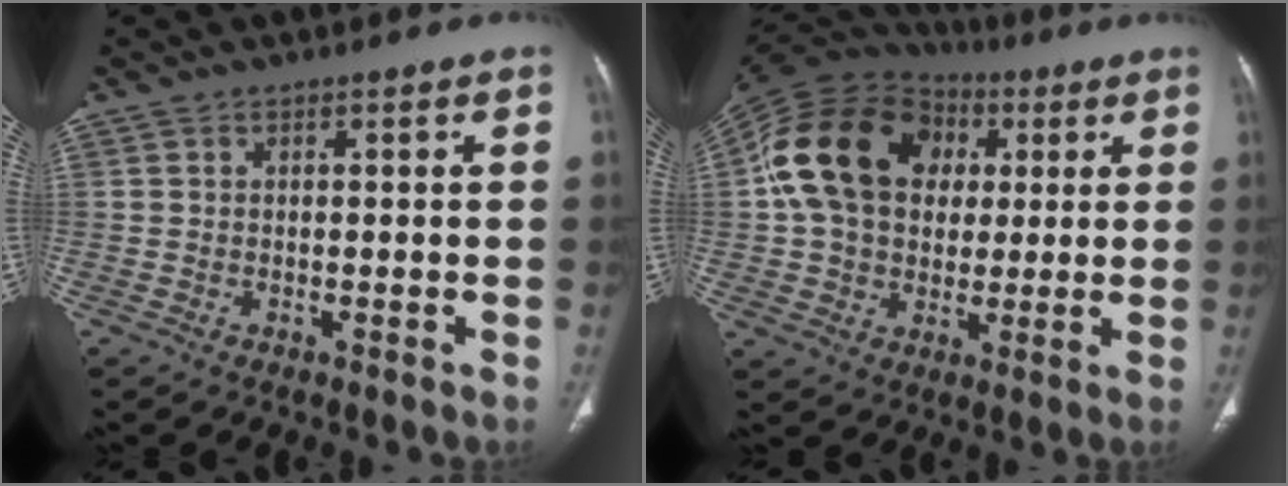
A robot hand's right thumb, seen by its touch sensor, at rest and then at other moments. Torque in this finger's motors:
{"motor_torque": [2.18, 2.82, 1.00, -1.03, 0.17]}